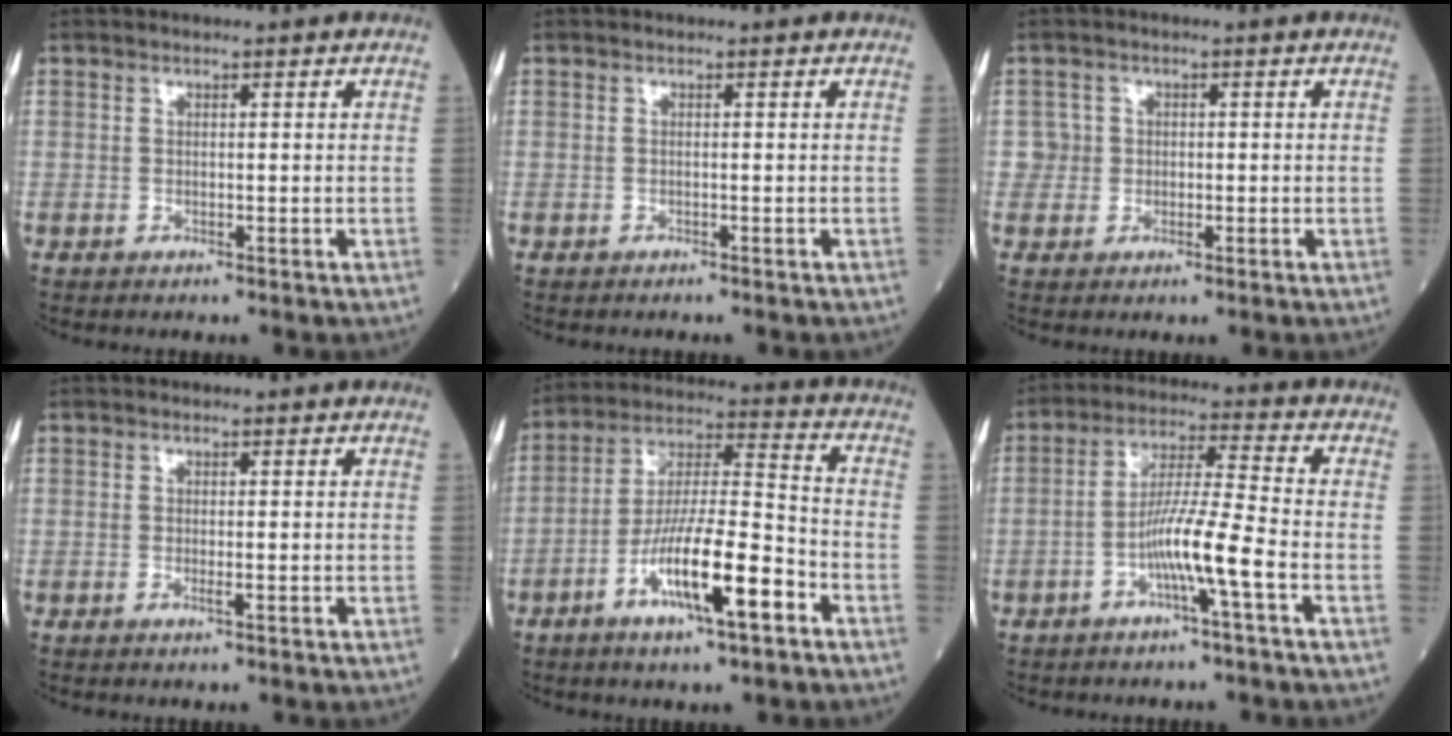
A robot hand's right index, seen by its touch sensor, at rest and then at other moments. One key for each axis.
{"total": 0.5, "fx": -0.5, "fy": 0.0, "fz": 0.2, "tx": -0.005, "ty": -0.001, "tz": -0.009}
{"total": 2.2, "fx": 0.0, "fy": 2.2, "fz": -0.3, "tx": 0.018, "ty": 0.008, "tz": -0.005}
{"total": 0.8, "fx": -0.2, "fy": 0.0, "fz": 0.8, "tx": -0.015, "ty": -0.003, "tz": -0.004}
{"total": 14.0, "fx": -6.4, "fy": 1.8, "fz": 12.2, "tx": -0.225, "ty": -0.004, "tz": -0.116}
{"total": 8.3, "fx": -3.4, "fy": -0.7, "fz": 7.5, "tx": -0.144, "ty": 0.009, "tz": -0.065}